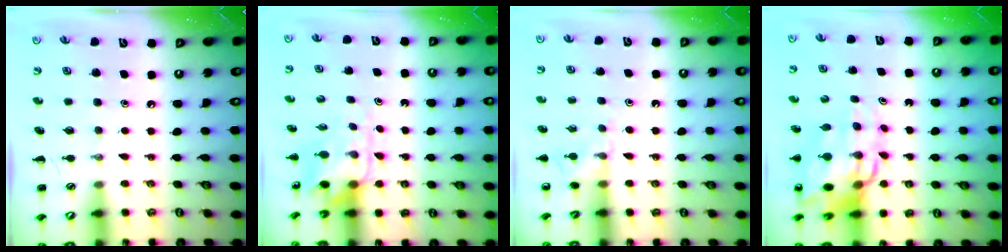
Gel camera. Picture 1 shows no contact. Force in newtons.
{"total": 4.8, "press": 4.8, "slide": 0.3}
{"total": 7.5, "press": 7.3, "slide": 1.9}
{"total": 14.1, "press": 13.5, "slide": 3.9}